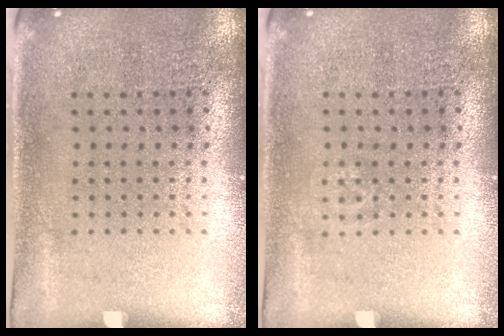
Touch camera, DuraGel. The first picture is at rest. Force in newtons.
{"total": 0.7, "press": 0.7, "slide": 0.1}